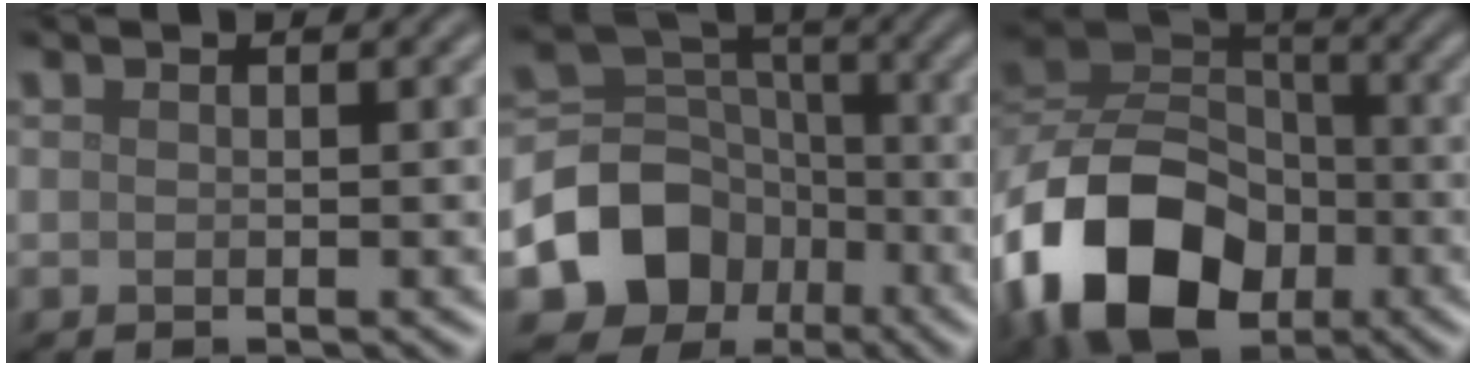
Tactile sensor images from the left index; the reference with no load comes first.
{"total": 8.4, "force": [-3.7, 6.8, 3.4], "torque": [-0.048, -0.001, -0.072]}
{"total": 14.5, "force": [-6.2, 10.4, 8.0], "torque": [-0.184, -0.012, -0.124]}